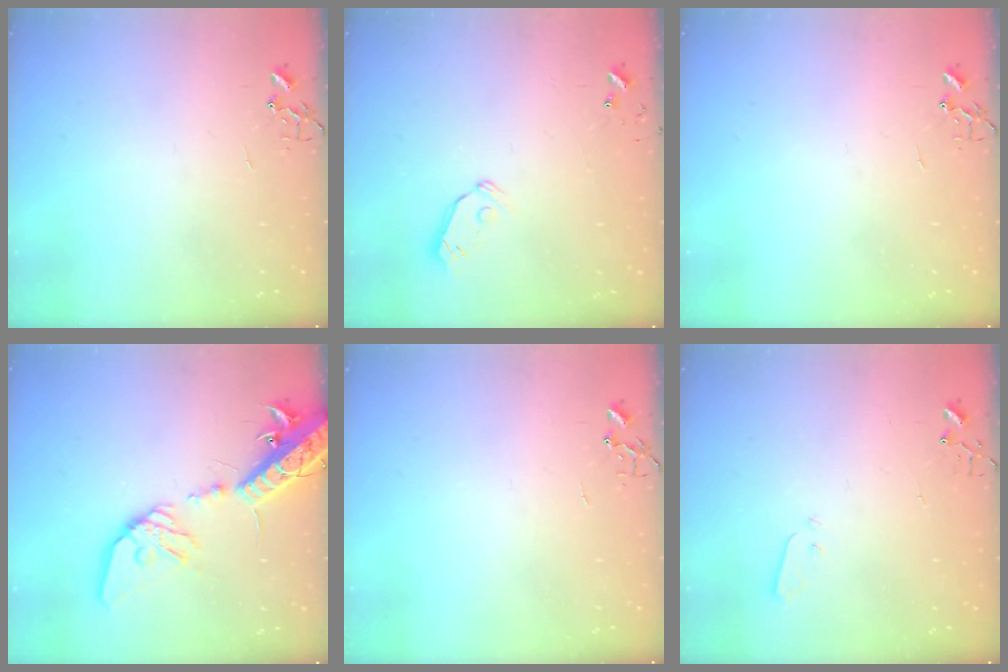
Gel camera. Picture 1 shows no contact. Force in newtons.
{"total": 5.8, "press": 5.7, "slide": 0.9}
{"total": 0.0}
{"total": 19.7, "press": 19.2, "slide": 4.1}
{"total": 0.0}
{"total": 2.8, "press": 2.7, "slide": 0.4}